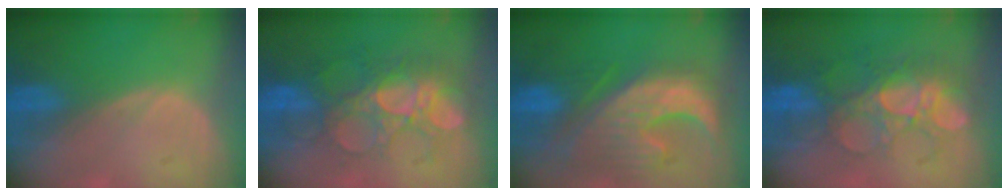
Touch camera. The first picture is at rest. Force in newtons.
{"total": 9.1, "press": 8.9, "slide": 1.9}
{"total": 12.8, "press": 11.1, "slide": 6.2}
{"total": 8.6, "press": 8.3, "slide": 2.2}